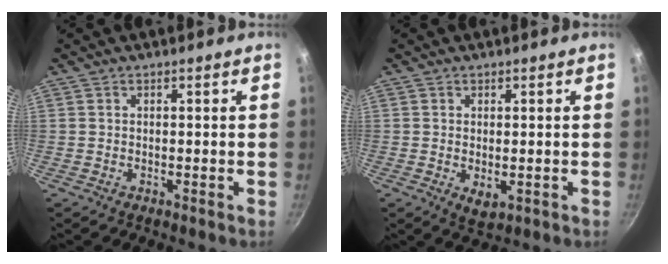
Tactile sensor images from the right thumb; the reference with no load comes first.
{"total": 3.2, "force": [-0.4, 1.8, 2.6], "torque": [-0.042, -0.011, -0.001]}